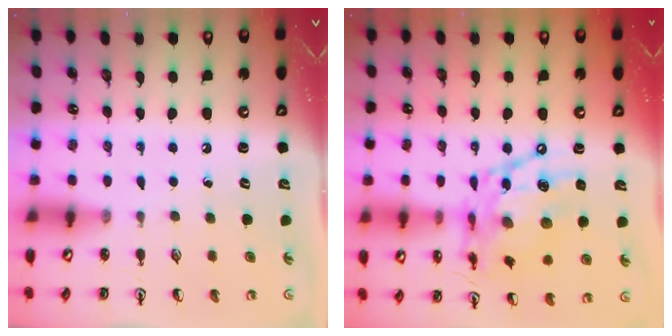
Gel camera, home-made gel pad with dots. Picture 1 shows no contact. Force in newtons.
{"total": 16.2, "press": 16.2, "slide": 1.4}